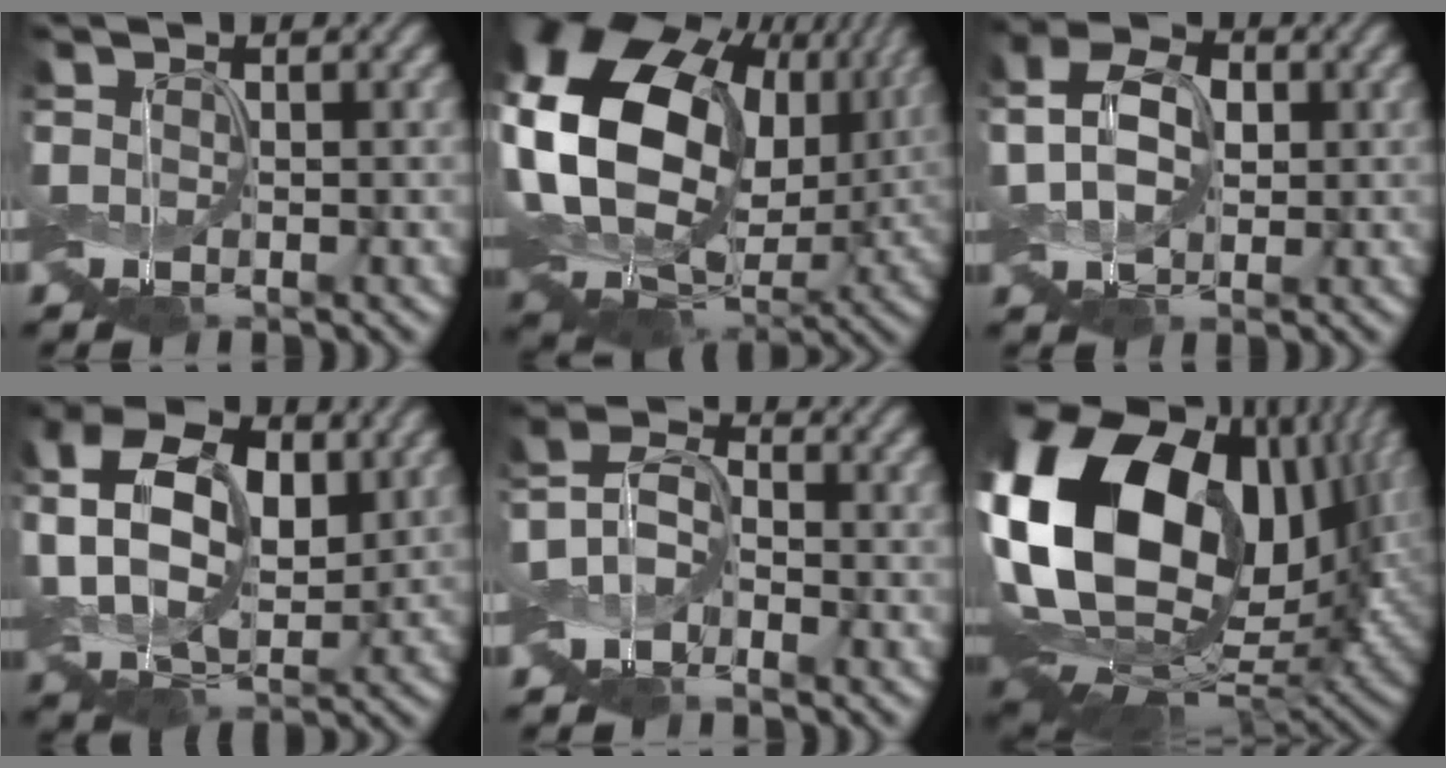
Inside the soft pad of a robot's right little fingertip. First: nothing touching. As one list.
[{"total": 17.8, "force": [3.2, 13.7, 10.9], "torque": [-0.247, -0.009, 0.079]}, {"total": 5.7, "force": [0.2, 3.9, 4.2], "torque": [-0.101, 0.012, -0.001]}, {"total": 10.9, "force": [2.2, 7.3, 7.8], "torque": [-0.152, 0.013, 0.031]}, {"total": 2.9, "force": [-1.1, 1.7, 2.0], "torque": [-0.036, 0.009, -0.036]}, {"total": 20.2, "force": [3.2, 13.7, 14.4], "torque": [-0.324, -0.003, 0.068]}]